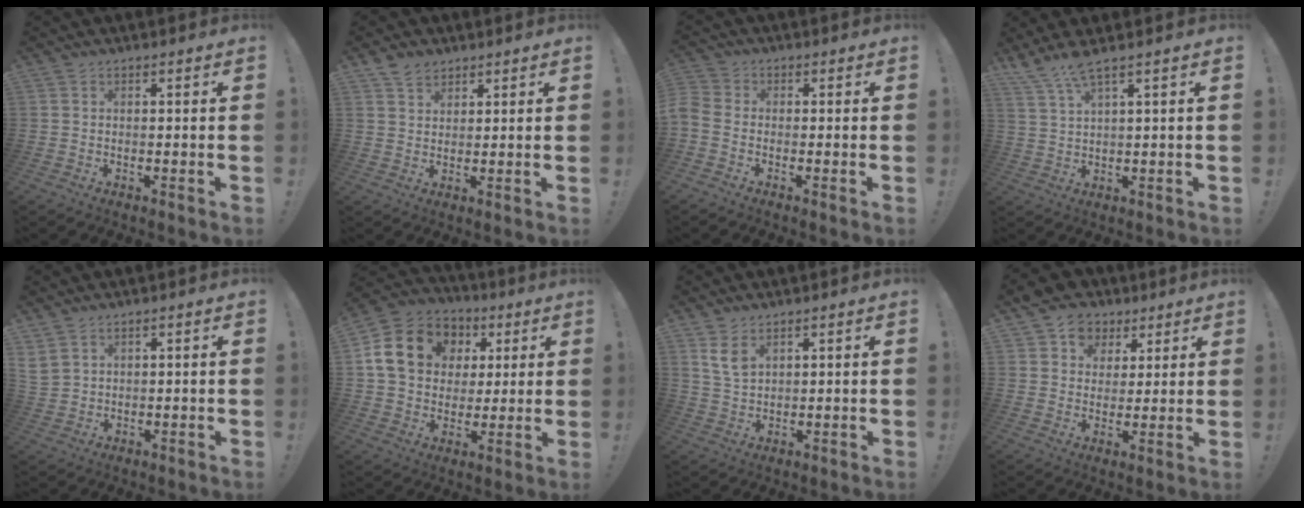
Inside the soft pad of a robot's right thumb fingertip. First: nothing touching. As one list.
[{"total": 4.7, "force": [3.4, 3.0, 1.3], "torque": [-0.018, -0.013, 0.063]}, {"total": 3.3, "force": [-1.3, 2.1, 2.2], "torque": [-0.050, -0.001, -0.023]}, {"total": 5.0, "force": [3.8, 0.0, 3.3], "torque": [-0.071, -0.015, 0.067]}, {"total": 3.7, "force": [2.6, 2.1, 1.6], "torque": [-0.036, -0.015, 0.050]}, {"total": 17.8, "force": [5.2, 14.3, 9.2], "torque": [-0.149, -0.003, 0.113]}, {"total": 6.1, "force": [3.4, 3.6, 3.5], "torque": [-0.055, -0.017, 0.064]}, {"total": 10.0, "force": [5.3, 8.1, 2.4], "torque": [-0.043, -0.025, 0.106]}]